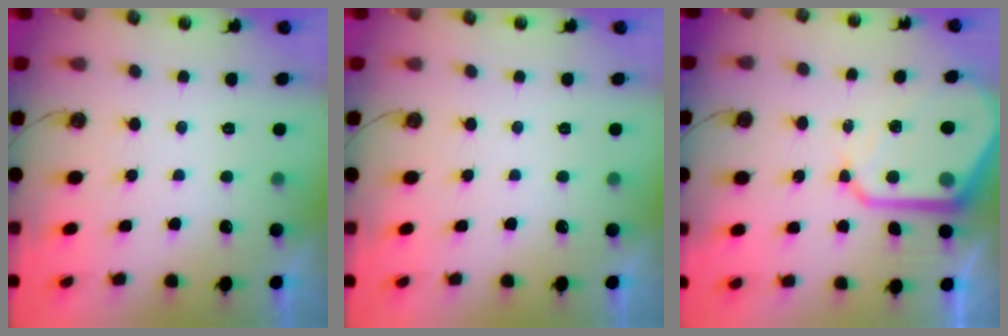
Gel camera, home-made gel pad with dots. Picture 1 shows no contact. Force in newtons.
{"total": 0.0}
{"total": 15.0, "press": 14.9, "slide": 1.4}